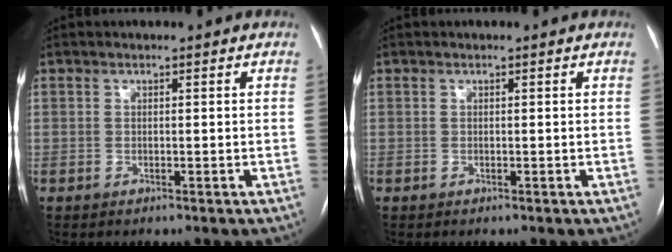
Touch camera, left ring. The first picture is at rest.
{"total": 0.0}